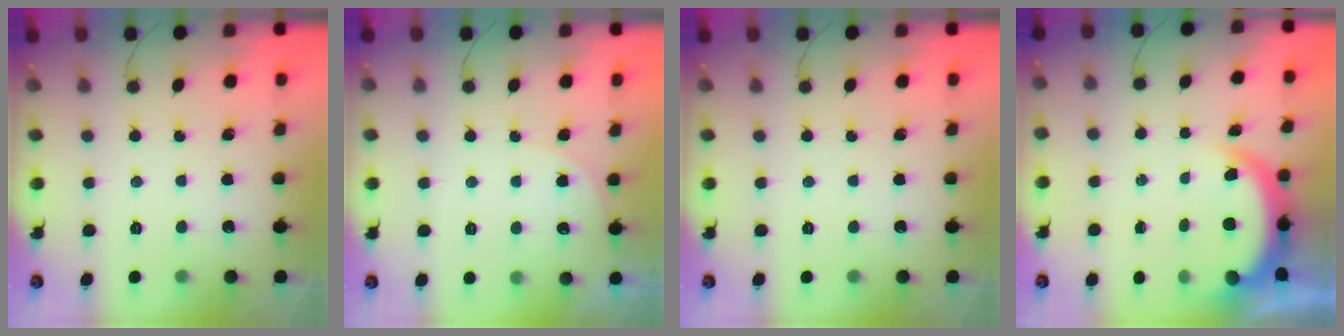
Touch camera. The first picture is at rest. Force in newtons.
{"total": 4.7, "press": 4.7, "slide": 0.3}
{"total": 0.0}
{"total": 4.6, "press": 4.6, "slide": 0.3}